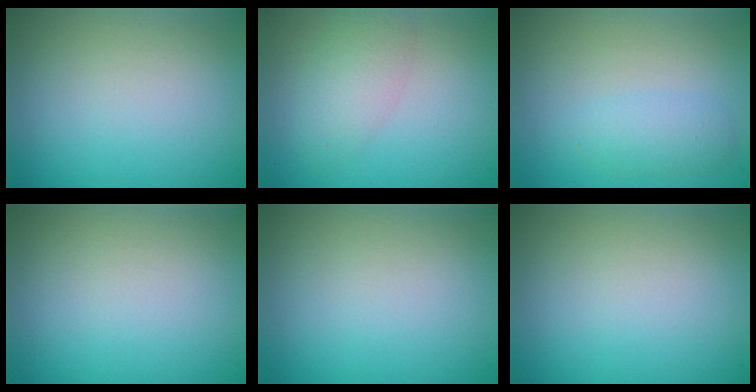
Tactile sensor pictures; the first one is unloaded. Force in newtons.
{"total": 3.0, "press": 3.0, "slide": 0.2}
{"total": 1.9, "press": 1.9, "slide": 0.1}
{"total": 0.0}
{"total": 0.0}
{"total": 0.0}